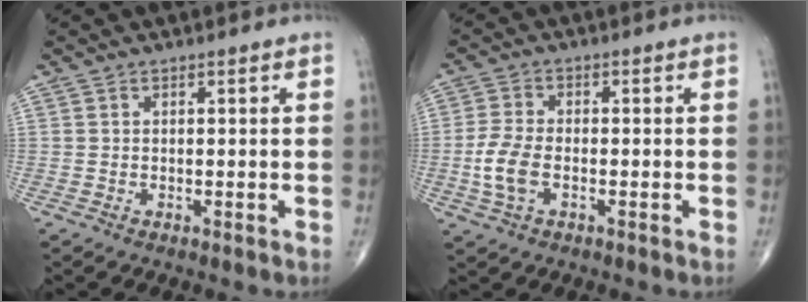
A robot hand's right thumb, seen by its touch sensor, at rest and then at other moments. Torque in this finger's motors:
{"motor_torque": [-0.23, 0.54, 0.65, -0.09, 0.22]}